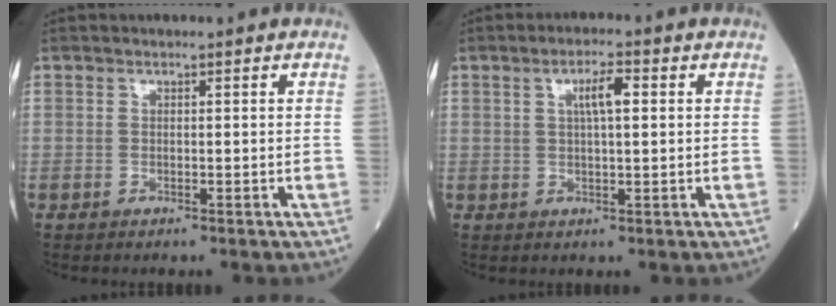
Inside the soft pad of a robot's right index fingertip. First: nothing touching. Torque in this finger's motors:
{"motor_torque": [0.08, 0.03, 0.07, 0.06]}